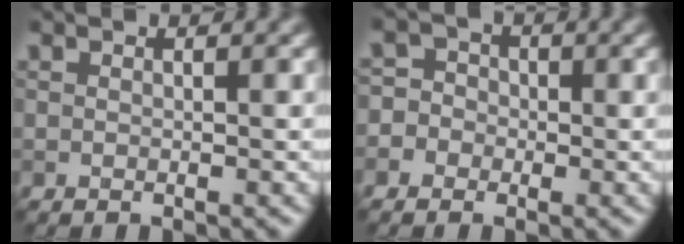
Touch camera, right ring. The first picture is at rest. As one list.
[{"total": 3.9, "force": [-1.3, 3.6, 0.8], "torque": [0.011, 0.016, -0.053]}]